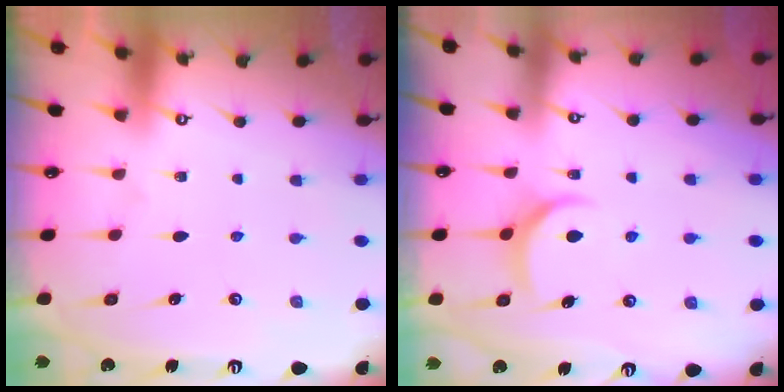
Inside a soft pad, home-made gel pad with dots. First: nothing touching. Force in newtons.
{"total": 7.1, "press": 7.1, "slide": 1.0}